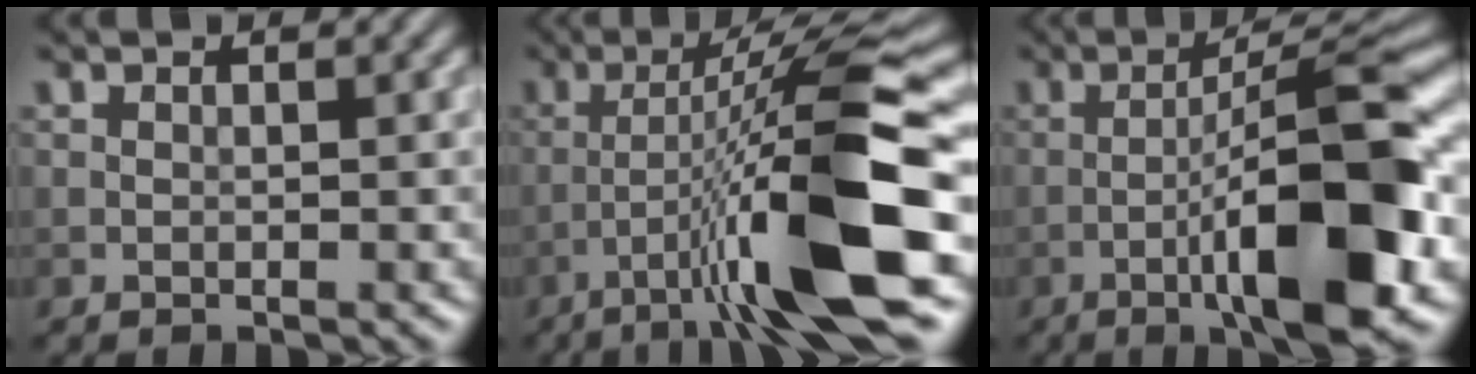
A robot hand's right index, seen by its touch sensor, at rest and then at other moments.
{"total": 11.5, "force": [-4.4, 0.9, 10.6], "torque": [-0.170, 0.022, -0.070]}
{"total": 12.2, "force": [-4.0, 2.4, 11.3], "torque": [-0.163, 0.018, -0.064]}